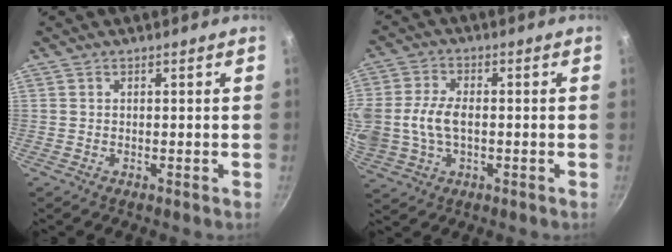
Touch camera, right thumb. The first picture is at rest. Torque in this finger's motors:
{"motor_torque": [2.49, 2.52, 1.36, -1.09, 0.53]}